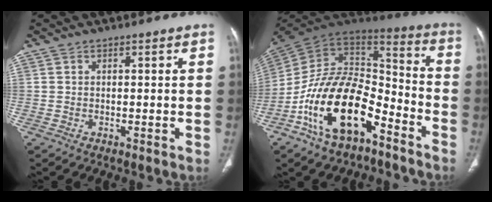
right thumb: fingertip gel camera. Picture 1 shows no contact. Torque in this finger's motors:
{"motor_torque": [2.32, 2.69, 2.07, -0.70, 0.40]}